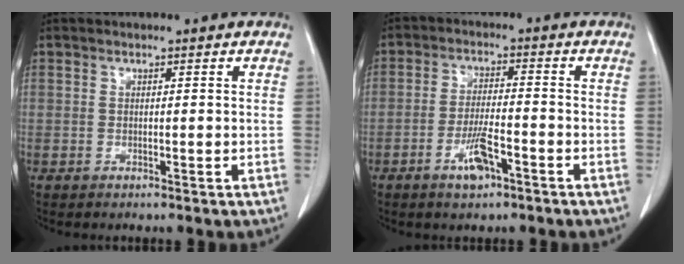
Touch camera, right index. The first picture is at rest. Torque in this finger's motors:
{"motor_torque": [0.03, -0.01, 0.09, 0.05]}